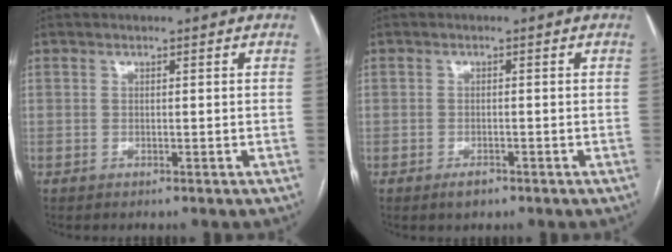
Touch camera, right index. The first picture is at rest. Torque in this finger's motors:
{"motor_torque": [-0.04, -0.03, -0.05, -0.05]}